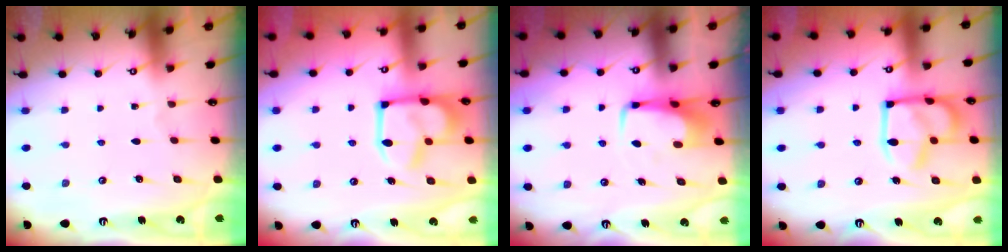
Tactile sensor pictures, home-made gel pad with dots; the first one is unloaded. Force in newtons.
{"total": 12.1, "press": 12.0, "slide": 1.4}
{"total": 7.2, "press": 7.2, "slide": 1.0}
{"total": 14.5, "press": 14.4, "slide": 1.1}